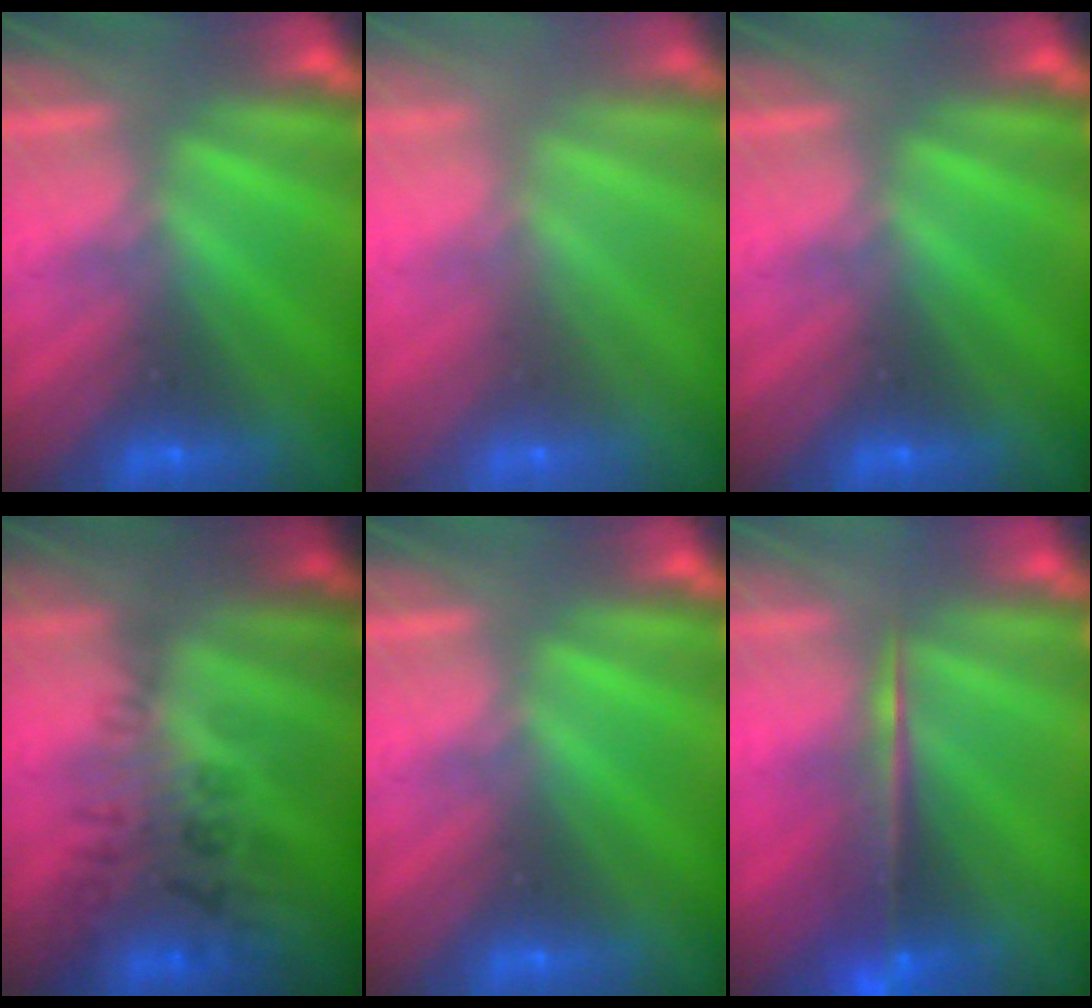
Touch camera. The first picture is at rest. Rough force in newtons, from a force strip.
{"total": 7.4}
{"total": 0.0}
{"total": 2.9}
{"total": 0.0}
{"total": 5.5}